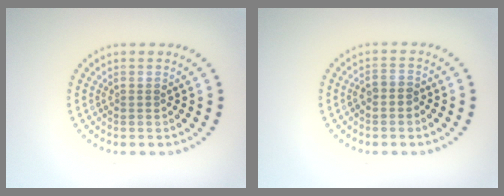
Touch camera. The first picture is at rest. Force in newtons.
{"total": 1.5, "press": 1.2, "slide": 0.8}